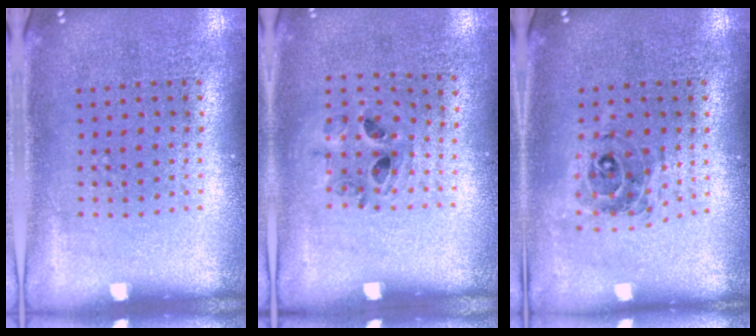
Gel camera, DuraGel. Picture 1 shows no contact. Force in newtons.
{"total": 0.8, "press": 0.8, "slide": 0.3}
{"total": 0.6, "press": 0.6, "slide": 0.2}